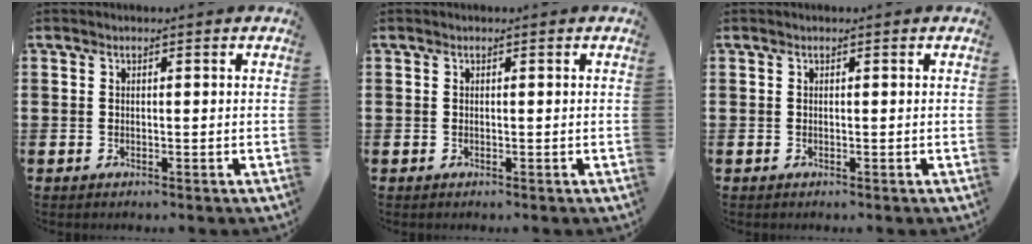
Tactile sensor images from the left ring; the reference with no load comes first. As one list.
[{"total": 0.0}, {"total": 0.0}]